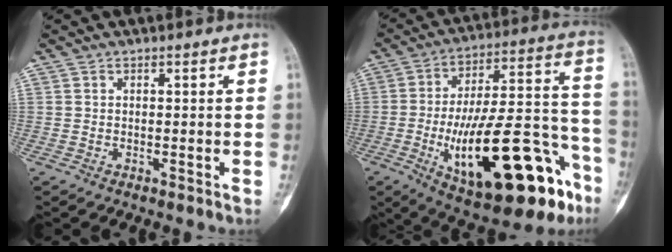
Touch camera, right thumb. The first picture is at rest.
{"total": 29.9, "force": [-12.6, 10.6, 25.0], "torque": [-0.349, 0.062, -0.176]}